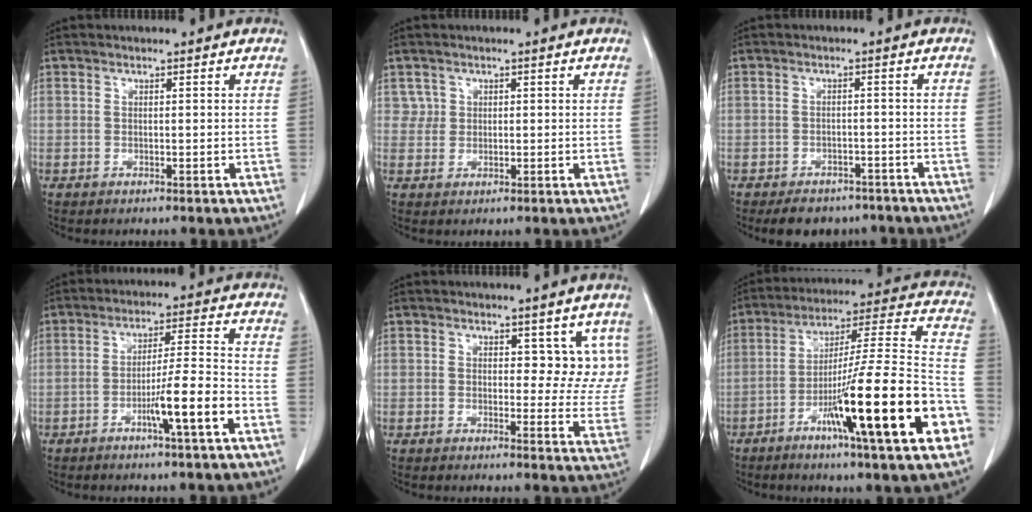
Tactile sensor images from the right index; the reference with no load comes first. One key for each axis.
{"total": 2.0, "fx": 0.9, "fy": 1.8, "fz": -0.2, "tx": 0.017, "ty": 0.001, "tz": 0.010}
{"total": 7.3, "fx": -6.0, "fy": 3.8, "fz": 1.8, "tx": -0.011, "ty": 0.006, "tz": -0.078}
{"total": 8.7, "fx": -3.8, "fy": -0.4, "fz": 7.8, "tx": -0.127, "ty": 0.003, "tz": -0.063}
{"total": 6.2, "fx": 3.2, "fy": 3.8, "fz": 3.7, "tx": -0.014, "ty": -0.010, "tz": 0.030}
{"total": 23.4, "fx": -9.3, "fy": 0.4, "fz": 21.4, "tx": -0.298, "ty": -0.015, "tz": -0.152}